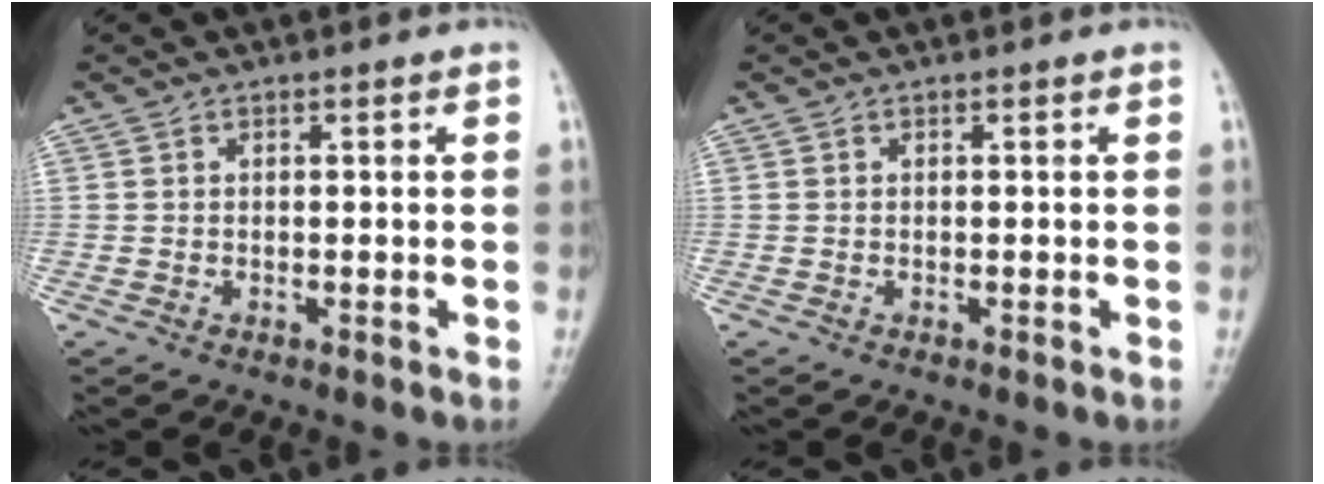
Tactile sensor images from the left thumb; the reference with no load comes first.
{"total": 0.0}